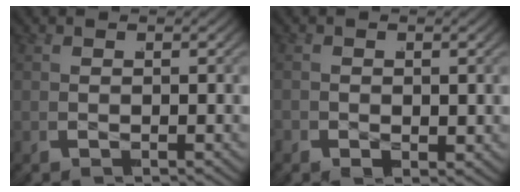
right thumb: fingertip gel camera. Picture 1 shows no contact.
{"total": 1.2, "force": [-0.4, 1.0, 0.4], "torque": [-0.009, -0.008, -0.005]}